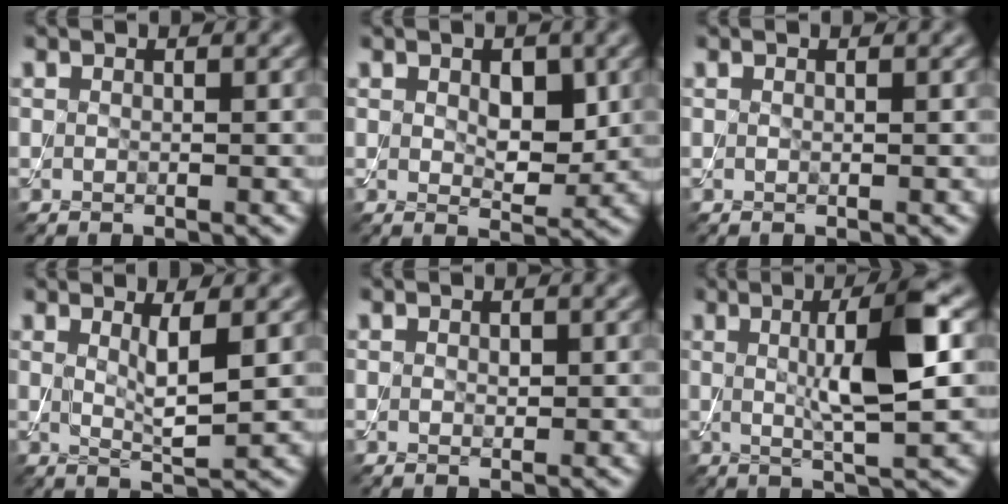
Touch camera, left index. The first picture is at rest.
{"total": 3.4, "force": [0.7, 2.0, 2.7], "torque": [-0.046, -0.009, 0.015]}
{"total": 0.0}
{"total": 2.9, "force": [1.0, 0.6, 2.7], "torque": [-0.045, -0.010, 0.019]}
{"total": 0.6, "force": [0.2, 0.4, 0.4], "torque": [-0.005, -0.001, 0.002]}
{"total": 7.1, "force": [1.0, 1.4, 6.9], "torque": [-0.111, 0.006, 0.017]}